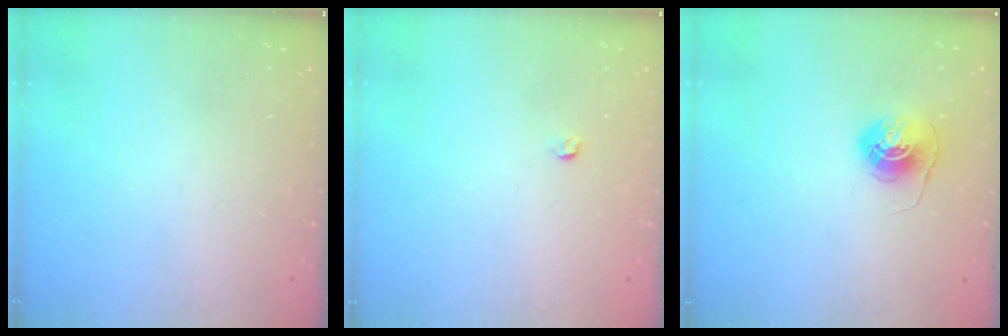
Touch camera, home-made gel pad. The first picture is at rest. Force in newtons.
{"total": 3.0, "press": 2.9, "slide": 0.4}
{"total": 6.0, "press": 6.0, "slide": 0.4}